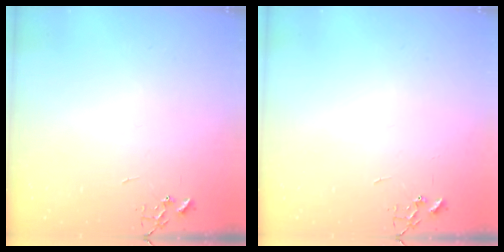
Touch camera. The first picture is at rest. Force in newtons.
{"total": 0.0}